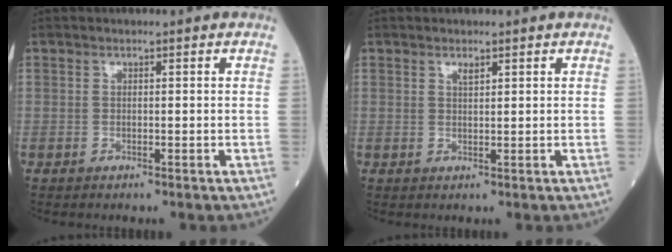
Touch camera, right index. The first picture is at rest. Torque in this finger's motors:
{"motor_torque": [-0.01, 0.00, -0.01, 0.00]}